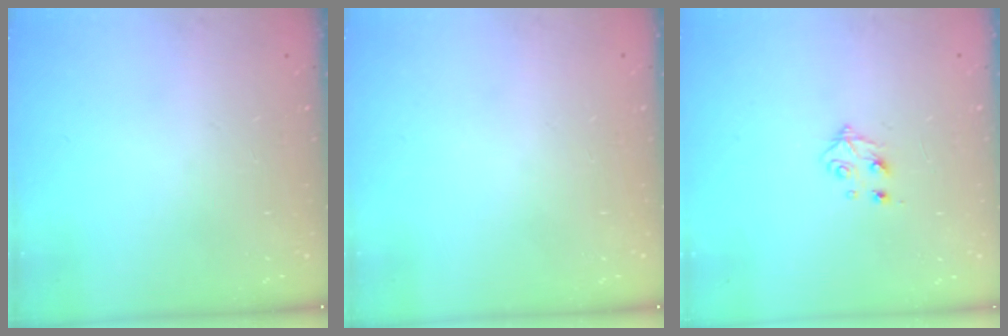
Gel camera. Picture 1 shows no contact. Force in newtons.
{"total": 0.0}
{"total": 4.2, "press": 4.1, "slide": 0.8}